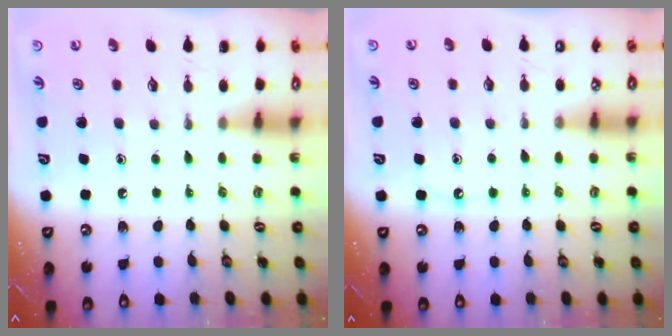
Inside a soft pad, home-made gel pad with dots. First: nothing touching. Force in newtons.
{"total": 7.7, "press": 7.7, "slide": 0.4}